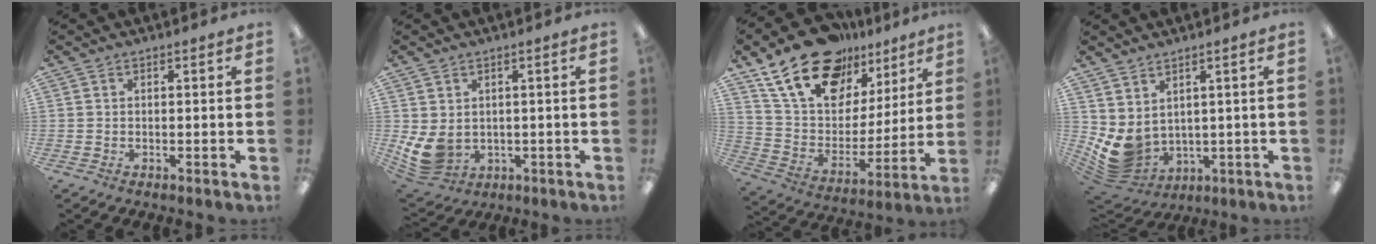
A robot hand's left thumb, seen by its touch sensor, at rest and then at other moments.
{"total": 7.3, "force": [0.6, 5.6, 4.7], "torque": [-0.114, -0.013, 0.014]}
{"total": 21.0, "force": [15.1, 11.4, 9.2], "torque": [-0.173, -0.087, 0.274]}
{"total": 7.0, "force": [1.7, 5.2, 4.3], "torque": [-0.123, -0.031, 0.039]}